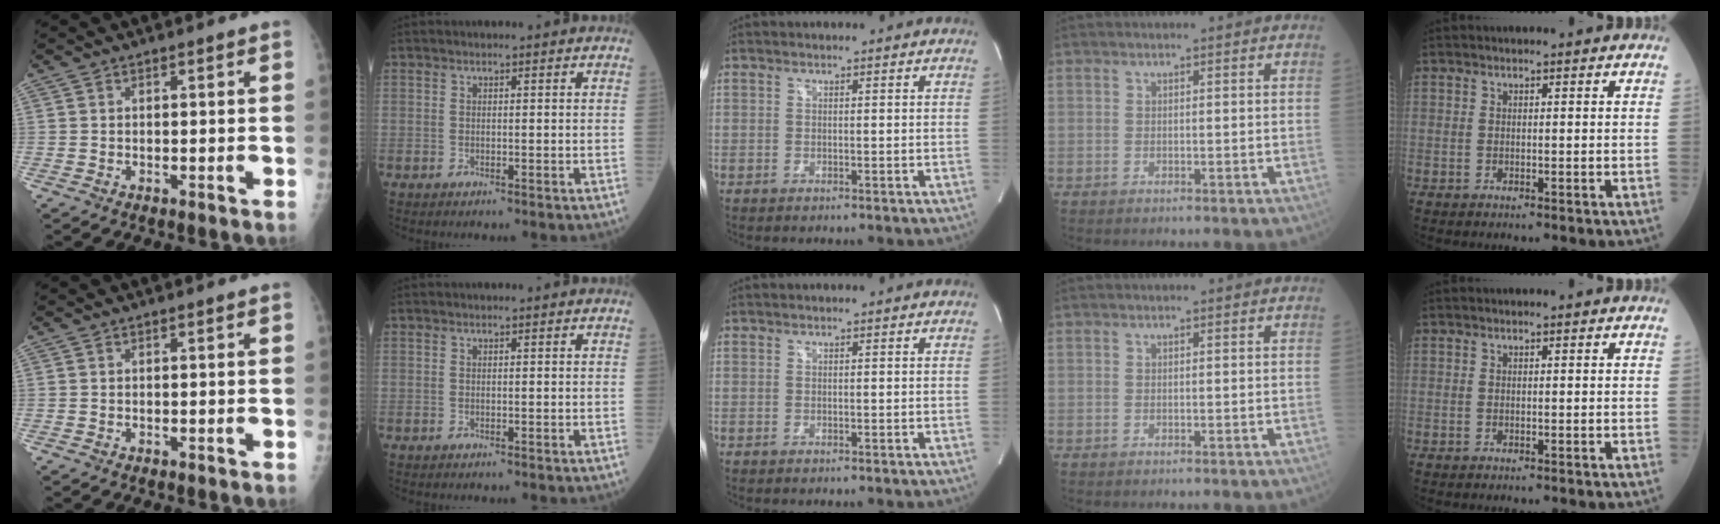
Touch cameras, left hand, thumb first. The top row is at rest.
{}